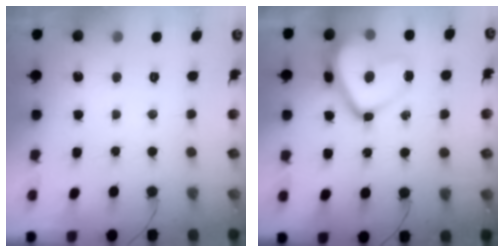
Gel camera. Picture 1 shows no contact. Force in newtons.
{"total": 16.7, "press": 16.6, "slide": 1.5}